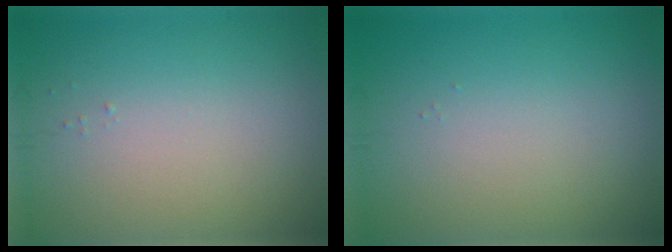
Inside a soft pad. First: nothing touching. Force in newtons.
{"total": 0.0}